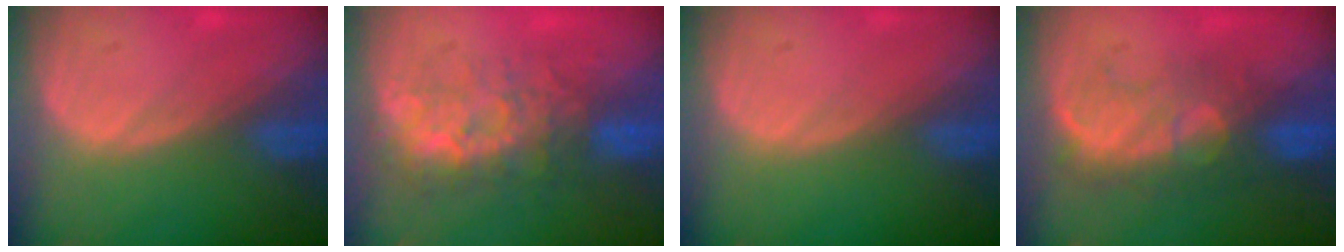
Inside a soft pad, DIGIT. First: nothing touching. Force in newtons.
{"total": 8.0, "press": 7.6, "slide": 2.4}
{"total": 0.0}
{"total": 8.1, "press": 7.9, "slide": 1.9}